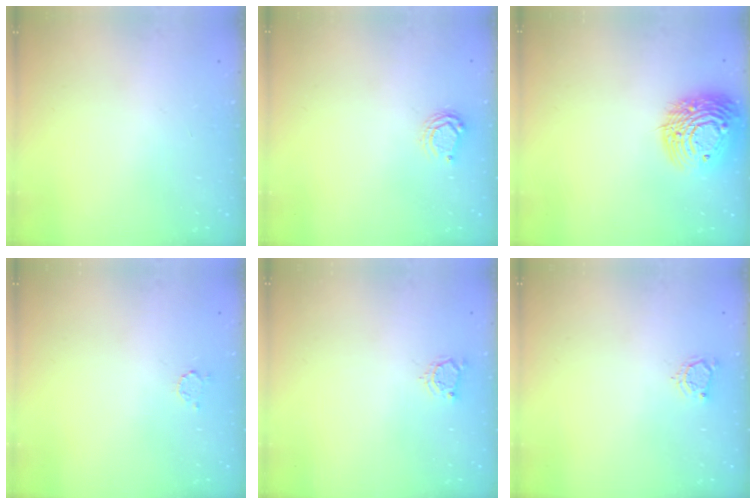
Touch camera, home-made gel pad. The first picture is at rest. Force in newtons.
{"total": 6.0, "press": 5.9, "slide": 0.7}
{"total": 17.1, "press": 17.0, "slide": 1.6}
{"total": 2.3, "press": 2.3, "slide": 0.3}
{"total": 3.7, "press": 3.6, "slide": 0.6}
{"total": 3.8, "press": 3.8, "slide": 0.5}